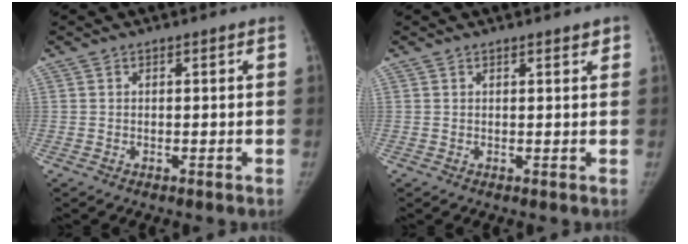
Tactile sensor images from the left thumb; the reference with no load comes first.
{"total": 1.3, "force": [1.0, 0.5, 0.7], "torque": [-0.004, -0.004, 0.012]}